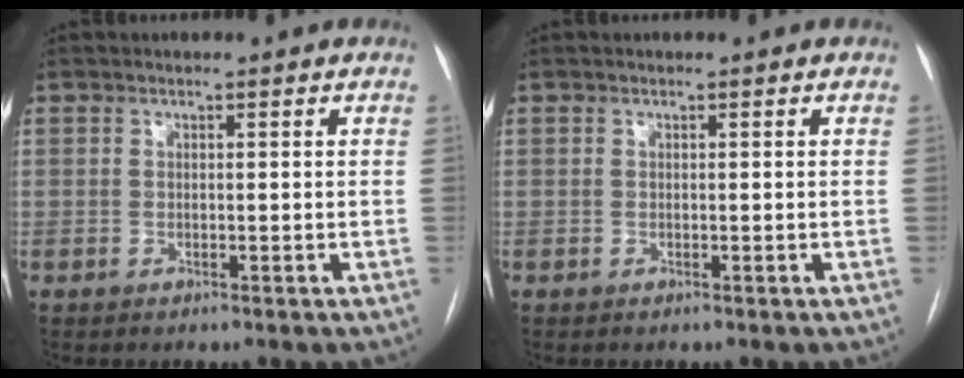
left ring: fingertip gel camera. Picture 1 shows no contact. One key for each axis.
{"total": 0.0}